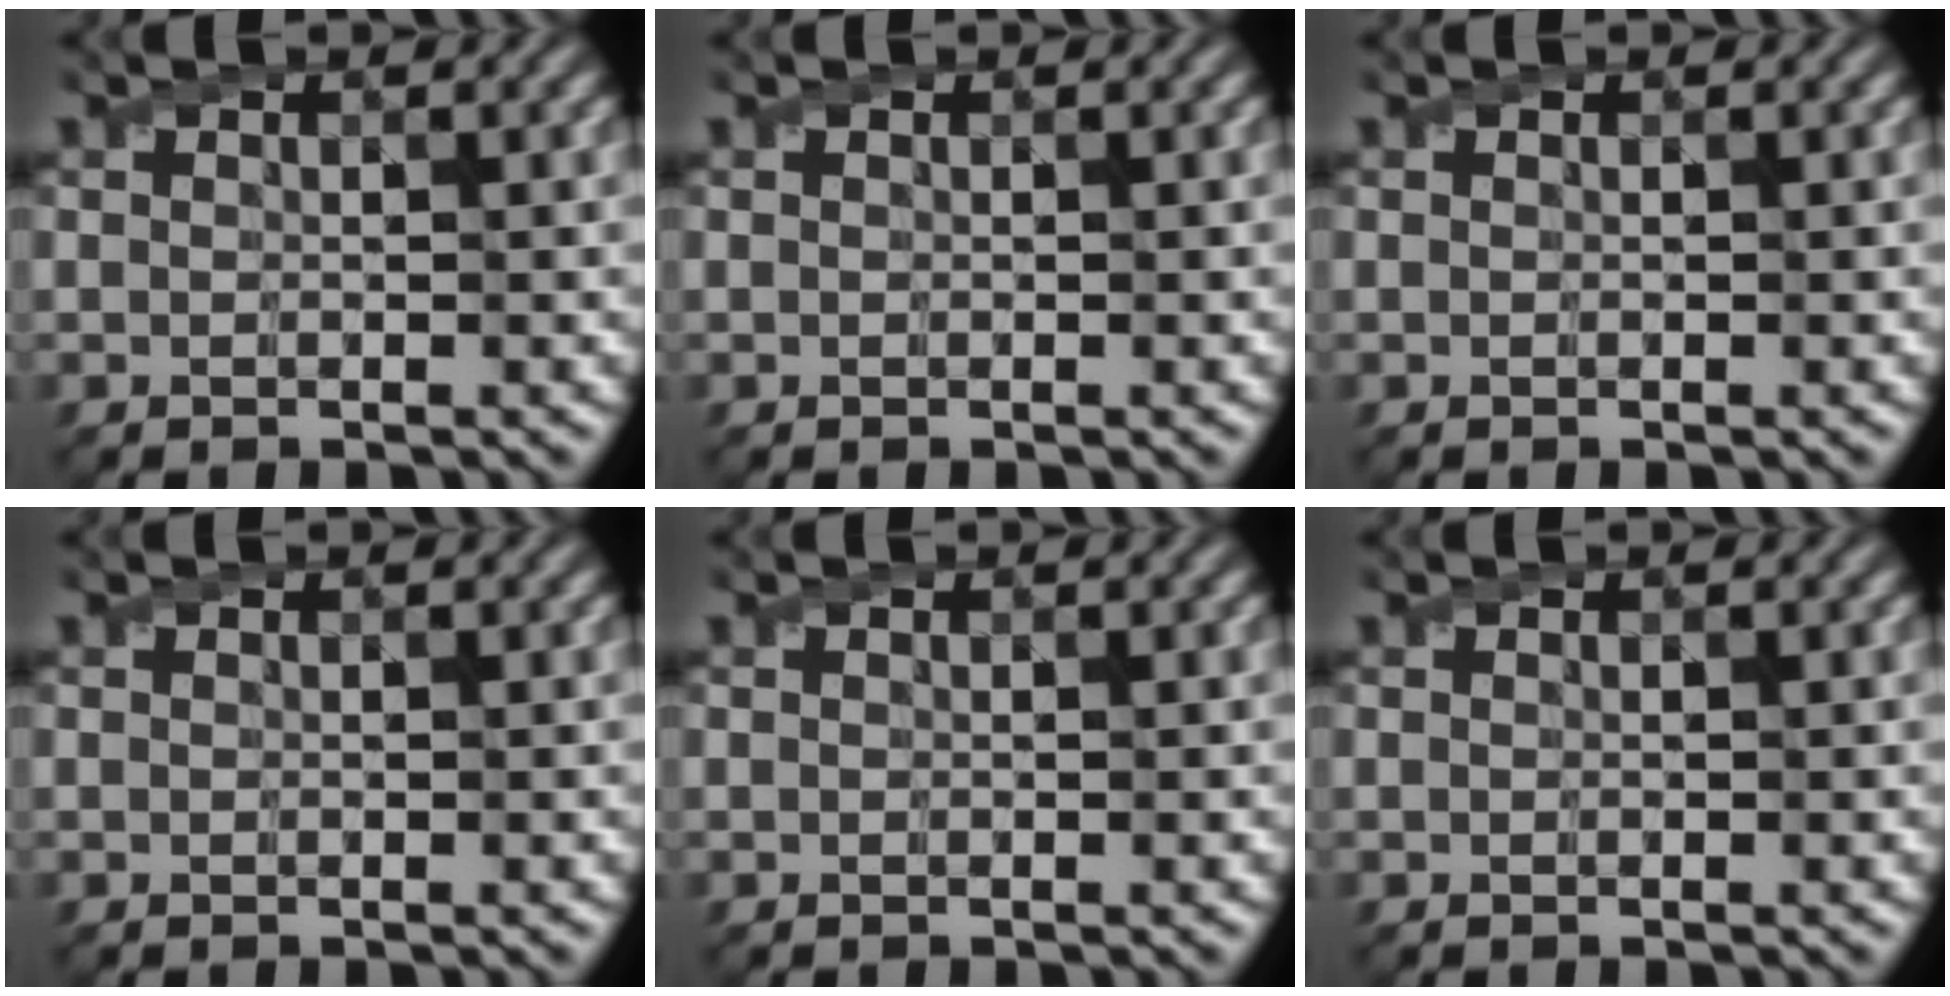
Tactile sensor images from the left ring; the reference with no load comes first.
{"total": 0.0}
{"total": 0.0}
{"total": 0.0}
{"total": 0.0}
{"total": 0.0}